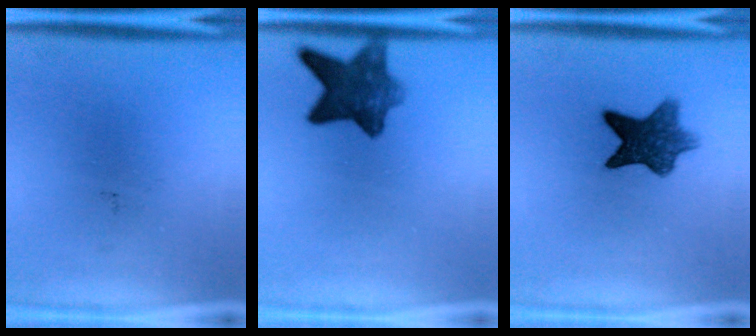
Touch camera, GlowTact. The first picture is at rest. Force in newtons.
{"total": 8.5}
{"total": 8.7}